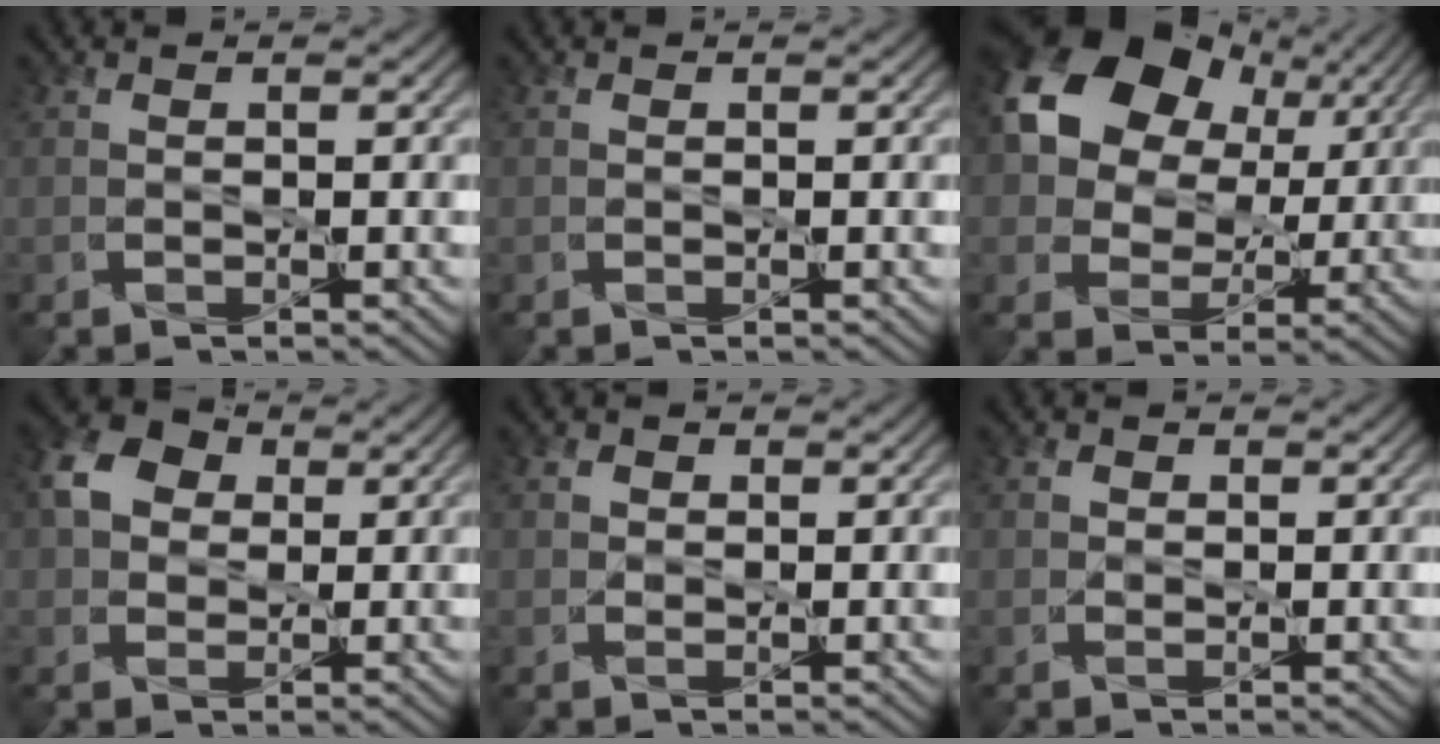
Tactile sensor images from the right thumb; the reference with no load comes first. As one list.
[{"total": 0.0}, {"total": 14.9, "force": [6.2, 10.9, 8.2], "torque": [-0.170, 0.033, 0.105]}, {"total": 5.4, "force": [1.6, 4.5, 2.5], "torque": [-0.057, 0.011, 0.024]}, {"total": 1.1, "force": [0.5, 0.9, 0.0], "torque": [0.002, 0.000, 0.009]}, {"total": 0.8, "force": [0.3, 0.7, -0.1], "torque": [0.004, 0.000, 0.004]}]